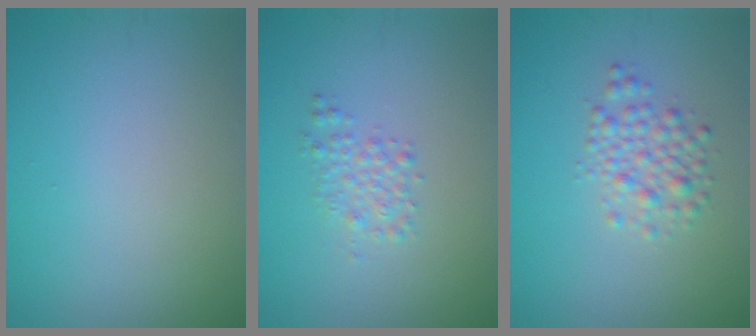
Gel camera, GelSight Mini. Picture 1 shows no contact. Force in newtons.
{"total": 1.8, "press": 1.8, "slide": 0.0}
{"total": 2.6, "press": 2.6, "slide": 0.1}